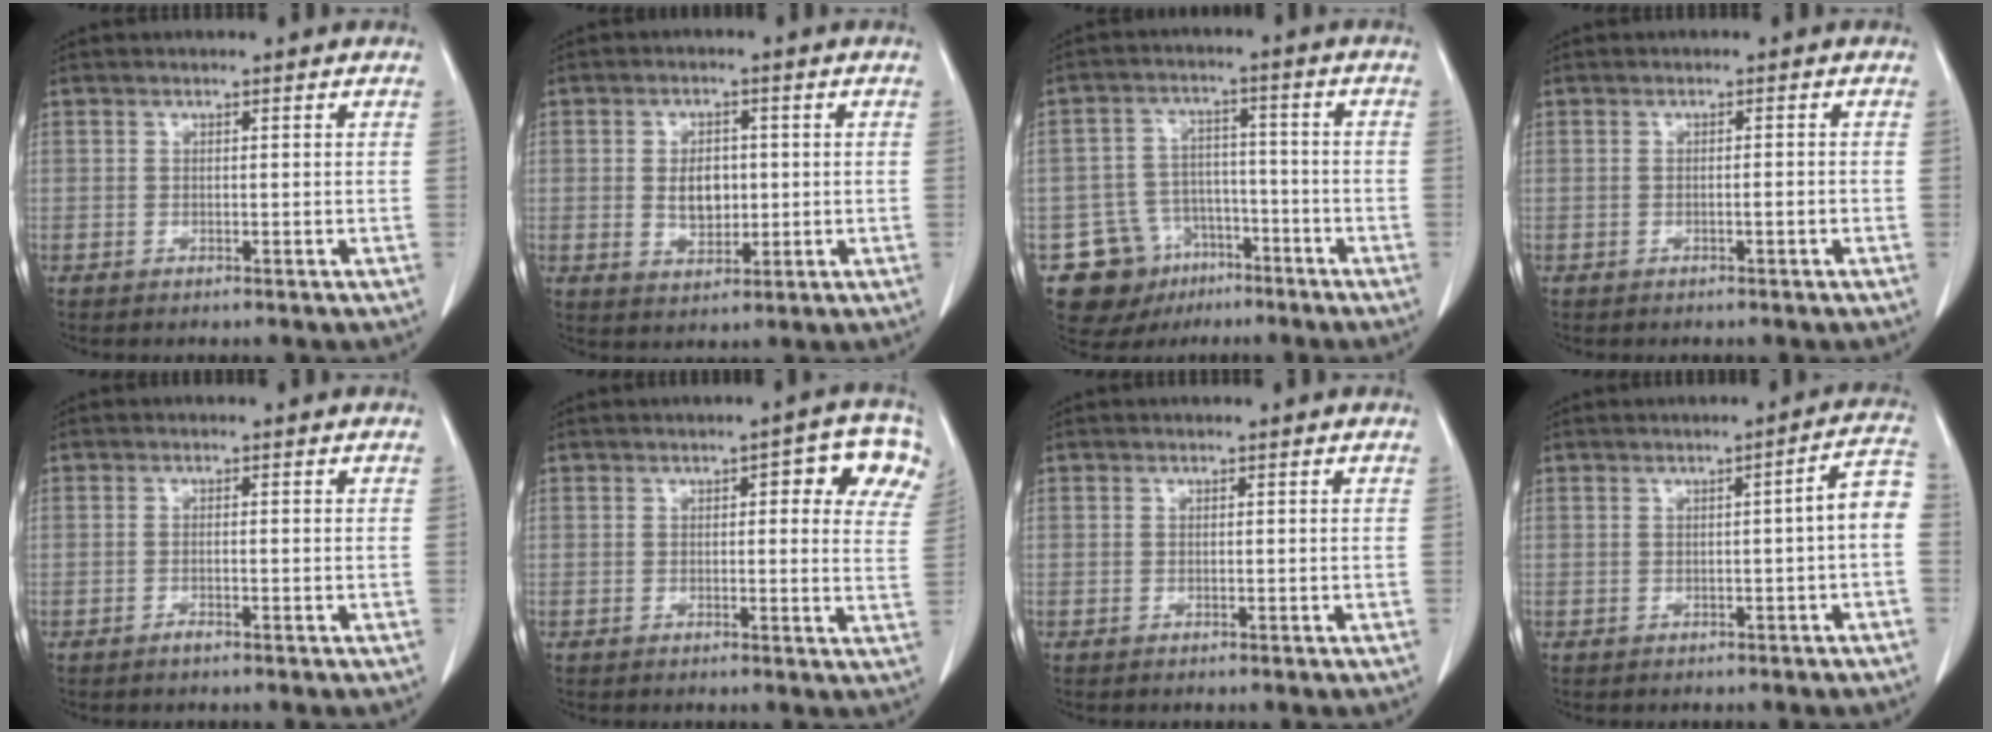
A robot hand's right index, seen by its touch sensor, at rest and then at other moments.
{"total": 5.0, "force": [0.1, 3.2, 3.9], "torque": [-0.069, 0.003, 0.011]}
{"total": 10.8, "force": [-6.1, 8.6, 2.5], "torque": [-0.046, 0.033, -0.086]}
{"total": 0.9, "force": [-0.3, 0.0, 0.8], "torque": [-0.015, 0.001, -0.003]}
{"total": 0.9, "force": [-0.6, 0.0, 0.6], "torque": [-0.014, -0.001, -0.011]}
{"total": 8.4, "force": [3.8, 2.6, 7.0], "torque": [-0.070, 0.004, 0.029]}
{"total": 0.0}
{"total": 4.3, "force": [-0.5, -0.2, 4.3], "torque": [-0.048, 0.012, -0.009]}